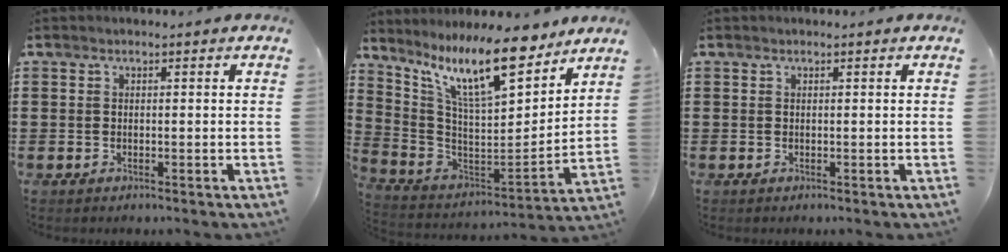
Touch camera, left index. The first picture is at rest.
{"total": 14.2, "force": [10.4, 3.2, 9.1], "torque": [-0.192, -0.055, 0.181]}
{"total": 0.0}